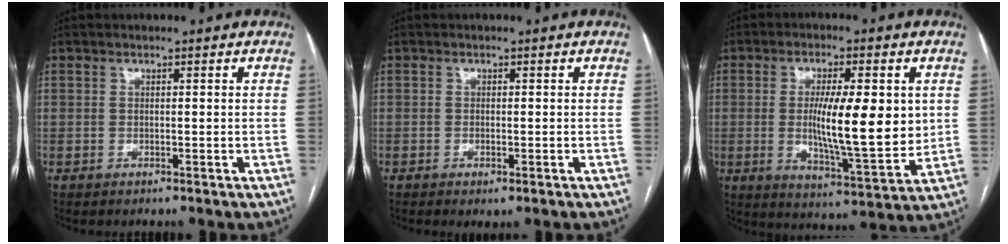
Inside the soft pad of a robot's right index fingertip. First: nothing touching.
{"total": 1.4, "force": [-0.7, 0.3, 1.1], "torque": [-0.019, -0.004, -0.007]}
{"total": 13.0, "force": [1.0, 2.4, 12.7], "torque": [-0.212, -0.016, 0.018]}